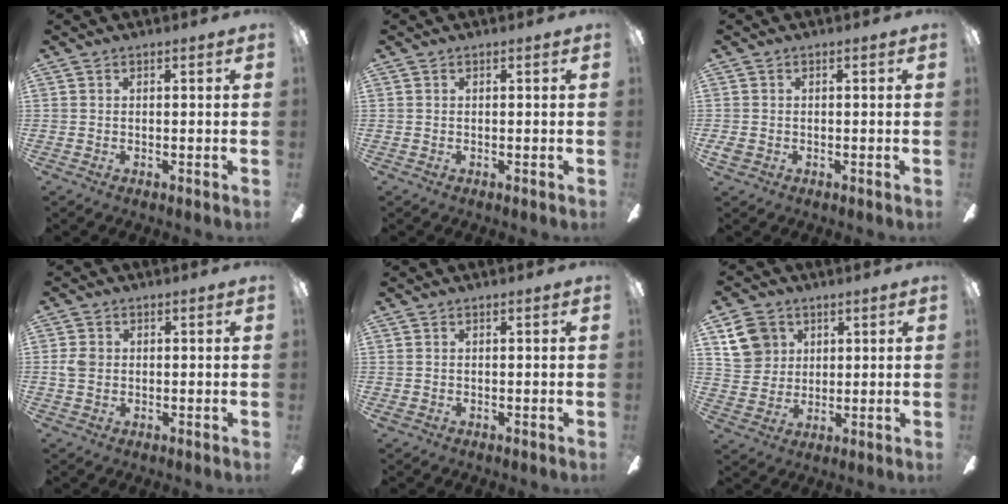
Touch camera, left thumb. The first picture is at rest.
{"total": 0.0}
{"total": 1.5, "force": [-0.7, 1.1, 0.8], "torque": [-0.013, 0.002, -0.013]}
{"total": 3.0, "force": [0.0, 2.4, 1.7], "torque": [-0.033, 0.006, 0.001]}
{"total": 0.0}
{"total": 9.1, "force": [4.2, 7.6, 2.7], "torque": [-0.050, -0.001, 0.086]}